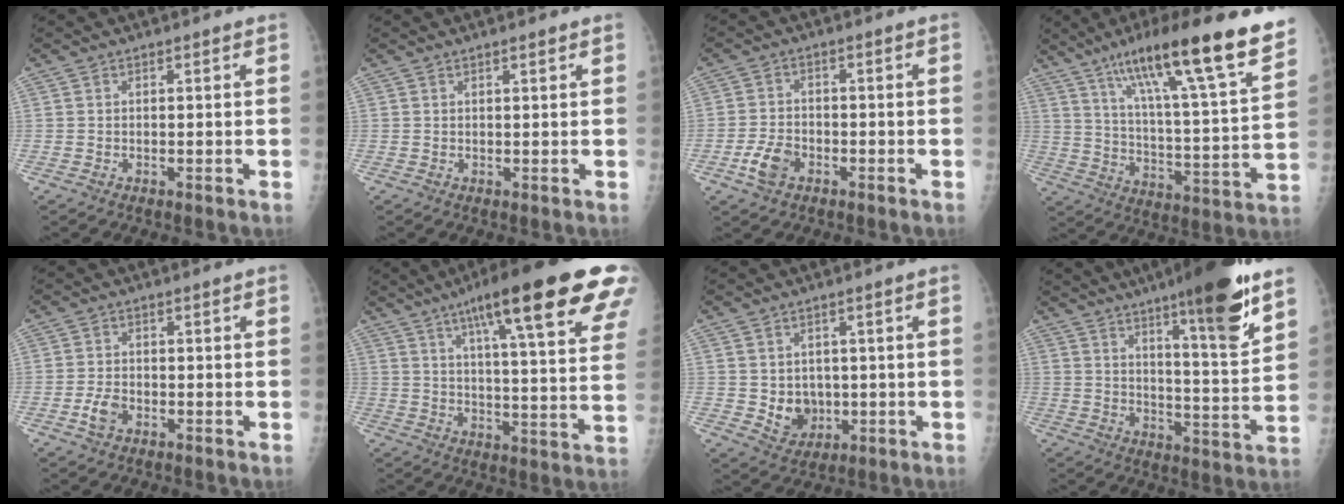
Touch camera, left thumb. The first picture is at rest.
{"total": 0.9, "force": [0.7, 0.1, 0.6], "torque": [-0.009, -0.003, 0.011]}
{"total": 5.0, "force": [-2.4, 3.1, 3.0], "torque": [-0.060, 0.014, -0.047]}
{"total": 24.9, "force": [16.5, 3.1, 18.4], "torque": [-0.272, -0.048, 0.262]}
{"total": 3.2, "force": [-1.4, 1.9, 2.0], "torque": [-0.042, 0.010, -0.027]}
{"total": 26.2, "force": [14.9, 4.6, 21.1], "torque": [-0.294, -0.029, 0.205]}
{"total": 5.9, "force": [-0.3, 5.0, 3.0], "torque": [-0.019, -0.002, 0.010]}
{"total": 17.7, "force": [10.9, 2.4, 13.7], "torque": [-0.182, -0.066, 0.165]}